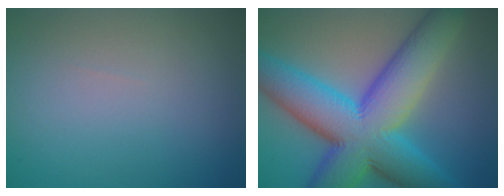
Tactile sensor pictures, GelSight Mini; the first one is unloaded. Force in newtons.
{"total": 13.6, "press": 13.6, "slide": 0.1}